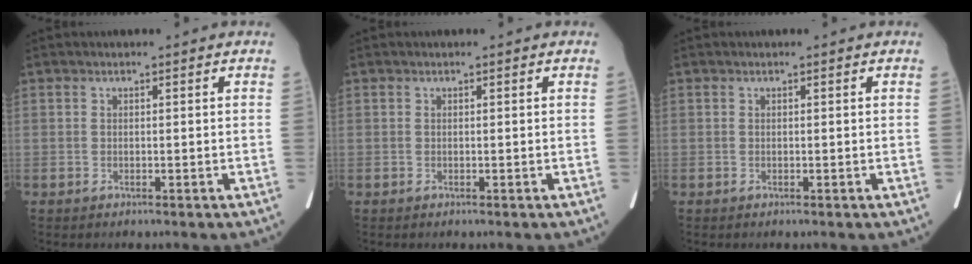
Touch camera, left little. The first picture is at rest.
{"total": 0.0}
{"total": 0.0}